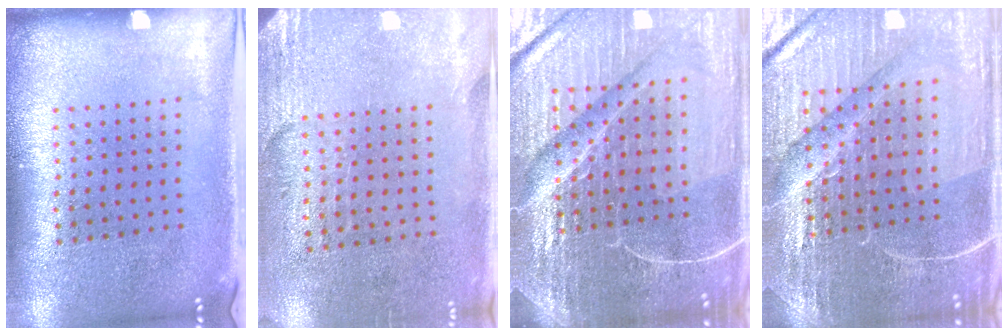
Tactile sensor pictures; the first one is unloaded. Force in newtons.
{"total": 2.8, "press": 2.4, "slide": 1.3}
{"total": 6.8, "press": 6.0, "slide": 3.3}
{"total": 4.9, "press": 4.7, "slide": 1.5}